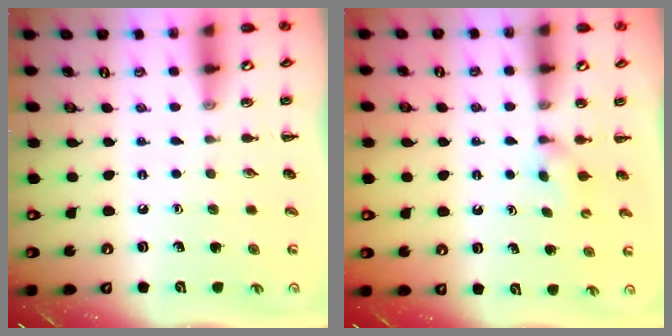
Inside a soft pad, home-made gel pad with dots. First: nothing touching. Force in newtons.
{"total": 2.3, "press": 2.1, "slide": 0.9}